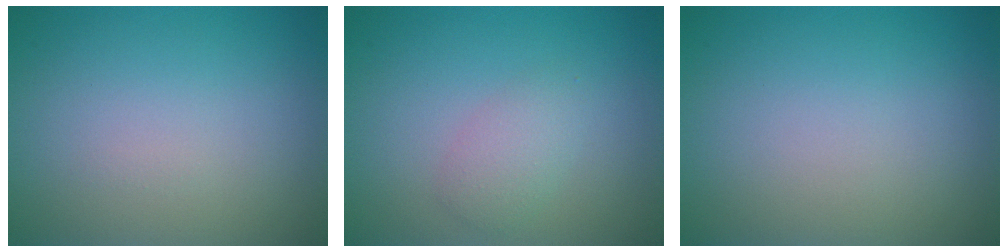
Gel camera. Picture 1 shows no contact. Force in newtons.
{"total": 2.0, "press": 2.0, "slide": 0.0}
{"total": 0.0}